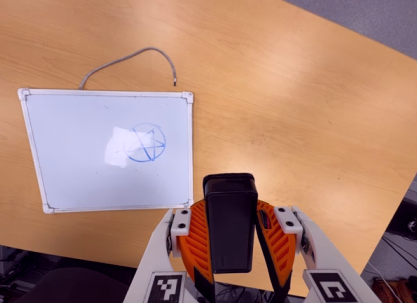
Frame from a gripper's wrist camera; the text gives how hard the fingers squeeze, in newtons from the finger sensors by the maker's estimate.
{"total": 8.0, "left": 7.0, "right": 8.9}